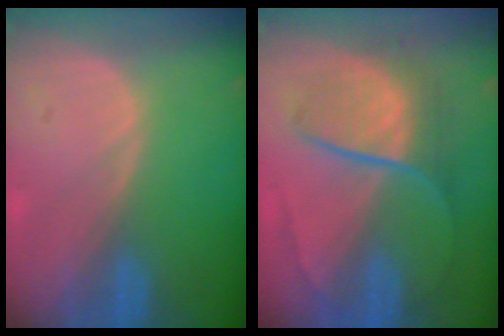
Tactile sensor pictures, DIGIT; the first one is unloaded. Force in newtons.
{"total": 7.8, "press": 7.5, "slide": 2.4}